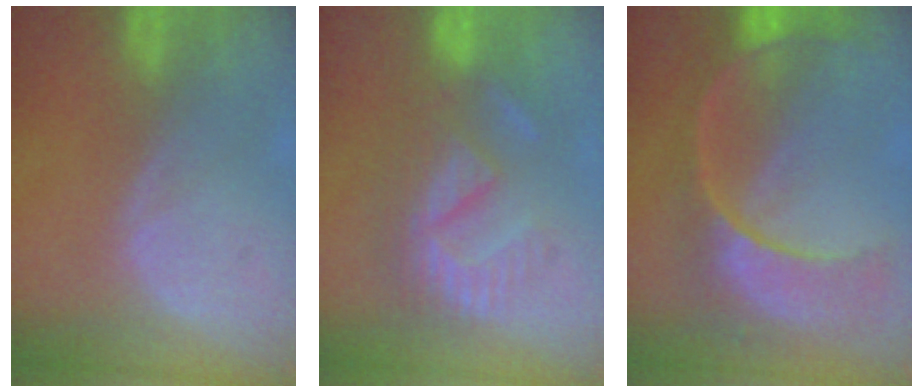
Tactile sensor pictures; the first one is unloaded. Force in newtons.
{"total": 8.3, "press": 7.7, "slide": 3.1}
{"total": 10.7, "press": 9.2, "slide": 5.5}